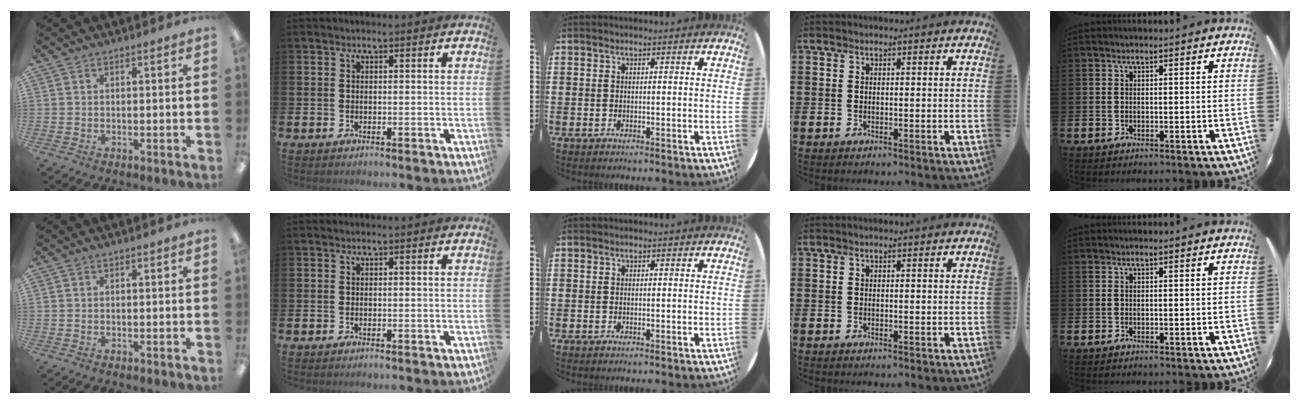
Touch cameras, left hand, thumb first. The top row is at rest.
{}